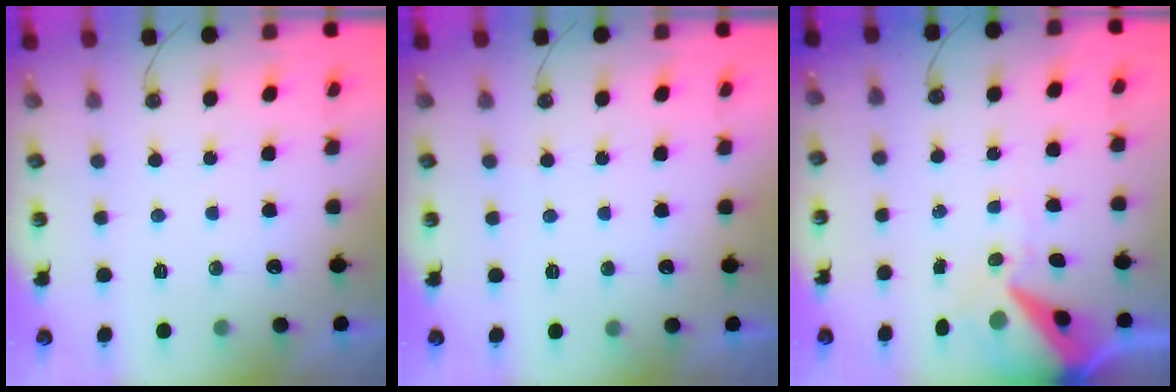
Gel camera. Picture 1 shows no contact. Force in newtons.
{"total": 4.0, "press": 4.0, "slide": 0.3}
{"total": 12.0, "press": 11.8, "slide": 1.9}